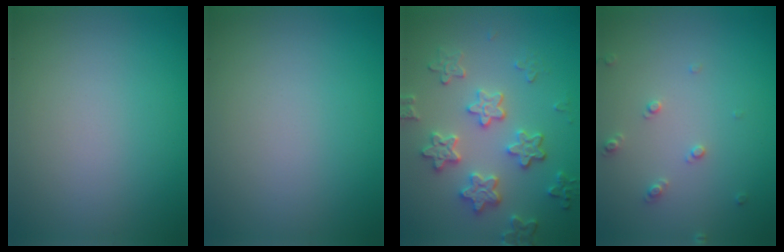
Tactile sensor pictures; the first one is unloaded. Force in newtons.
{"total": 0.0}
{"total": 4.4, "press": 4.1, "slide": 1.6}
{"total": 1.3, "press": 1.2, "slide": 0.3}